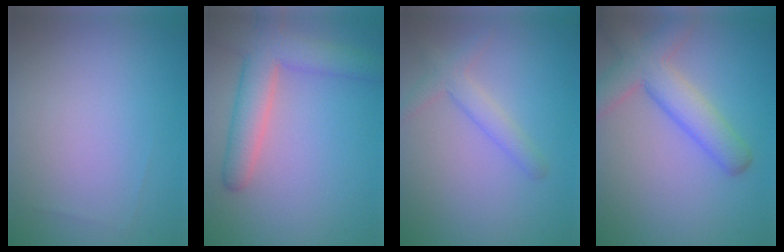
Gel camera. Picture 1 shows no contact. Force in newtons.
{"total": 5.9, "press": 5.9, "slide": 0.3}
{"total": 2.4, "press": 2.4, "slide": 0.1}
{"total": 5.8, "press": 5.8, "slide": 0.4}